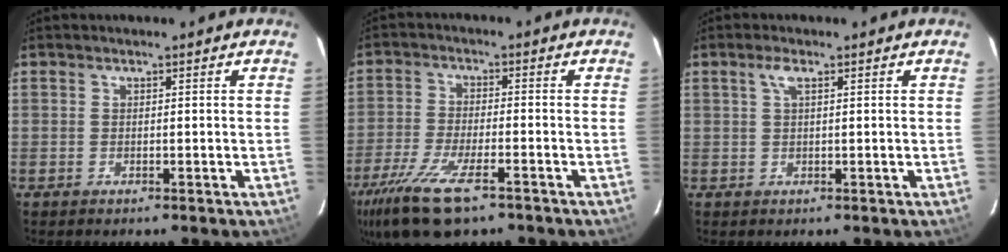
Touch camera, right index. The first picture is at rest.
{"total": 13.6, "force": [-8.9, 4.3, 9.3], "torque": [-0.213, -0.040, -0.168]}
{"total": 1.7, "force": [0.8, 0.4, 1.5], "torque": [-0.031, 0.005, 0.015]}